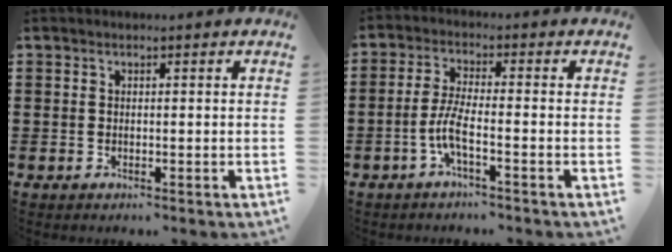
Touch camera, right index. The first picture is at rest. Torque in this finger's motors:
{"motor_torque": [1.03, 1.11, 0.14, 0.03]}